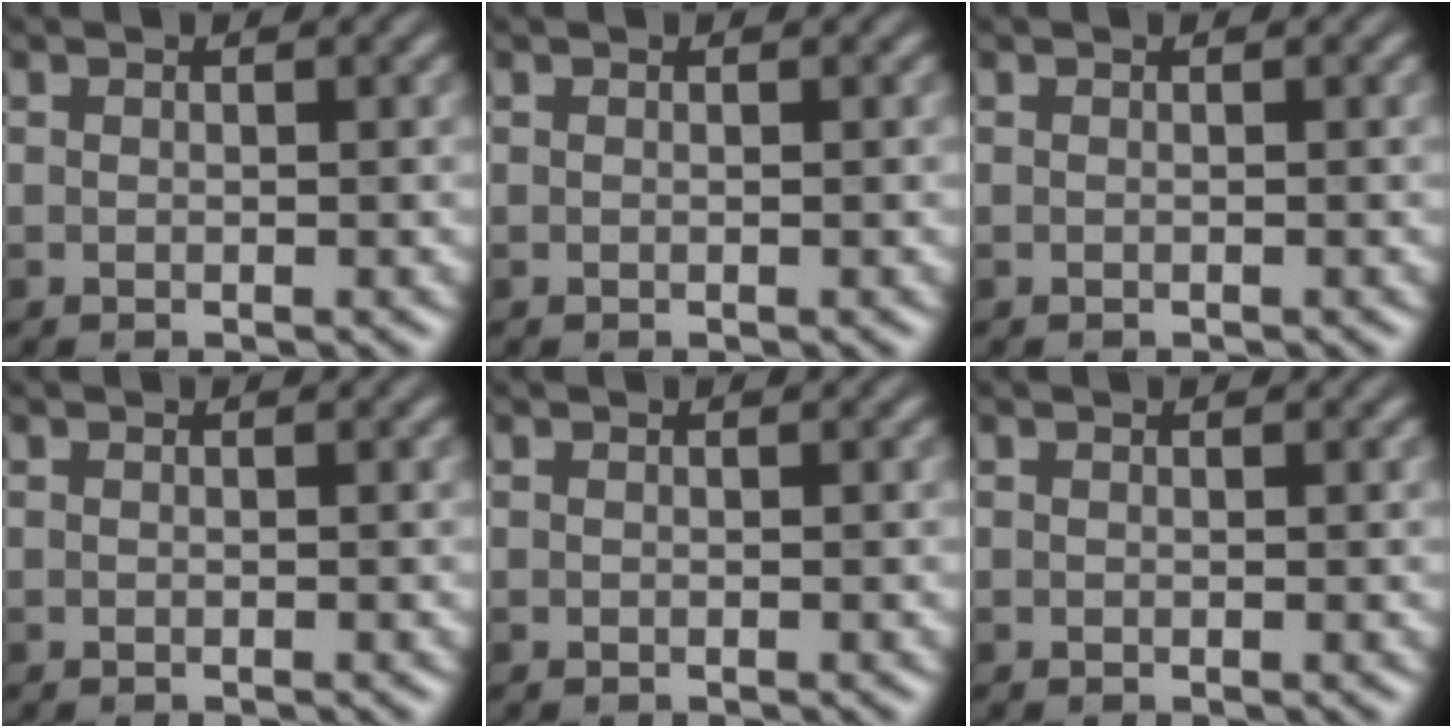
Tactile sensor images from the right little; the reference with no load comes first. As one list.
[{"total": 0.0}, {"total": 0.0}, {"total": 0.0}, {"total": 0.0}, {"total": 0.0}]